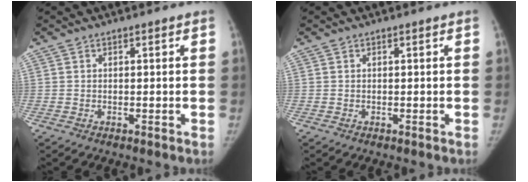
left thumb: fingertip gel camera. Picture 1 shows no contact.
{"total": 0.0}